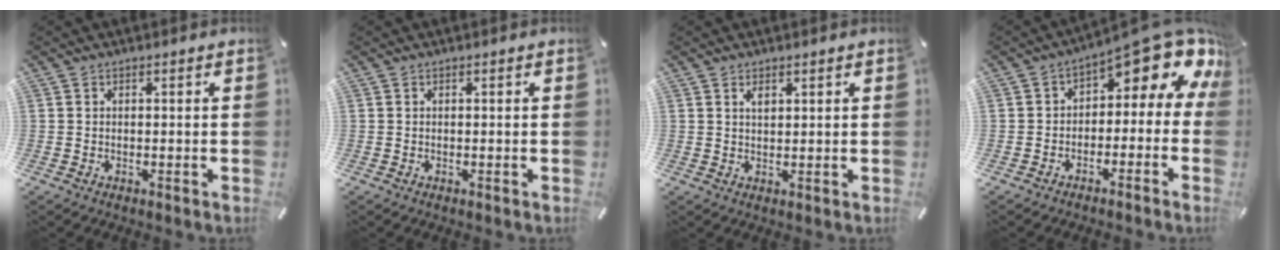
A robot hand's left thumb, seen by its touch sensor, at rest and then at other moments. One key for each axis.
{"total": 0.0}
{"total": 1.8, "fx": 1.2, "fy": 0.7, "fz": 1.1, "tx": -0.025, "ty": -0.001, "tz": 0.023}
{"total": 10.1, "fx": 6.2, "fy": 4.2, "fz": 6.8, "tx": -0.095, "ty": -0.059, "tz": 0.098}